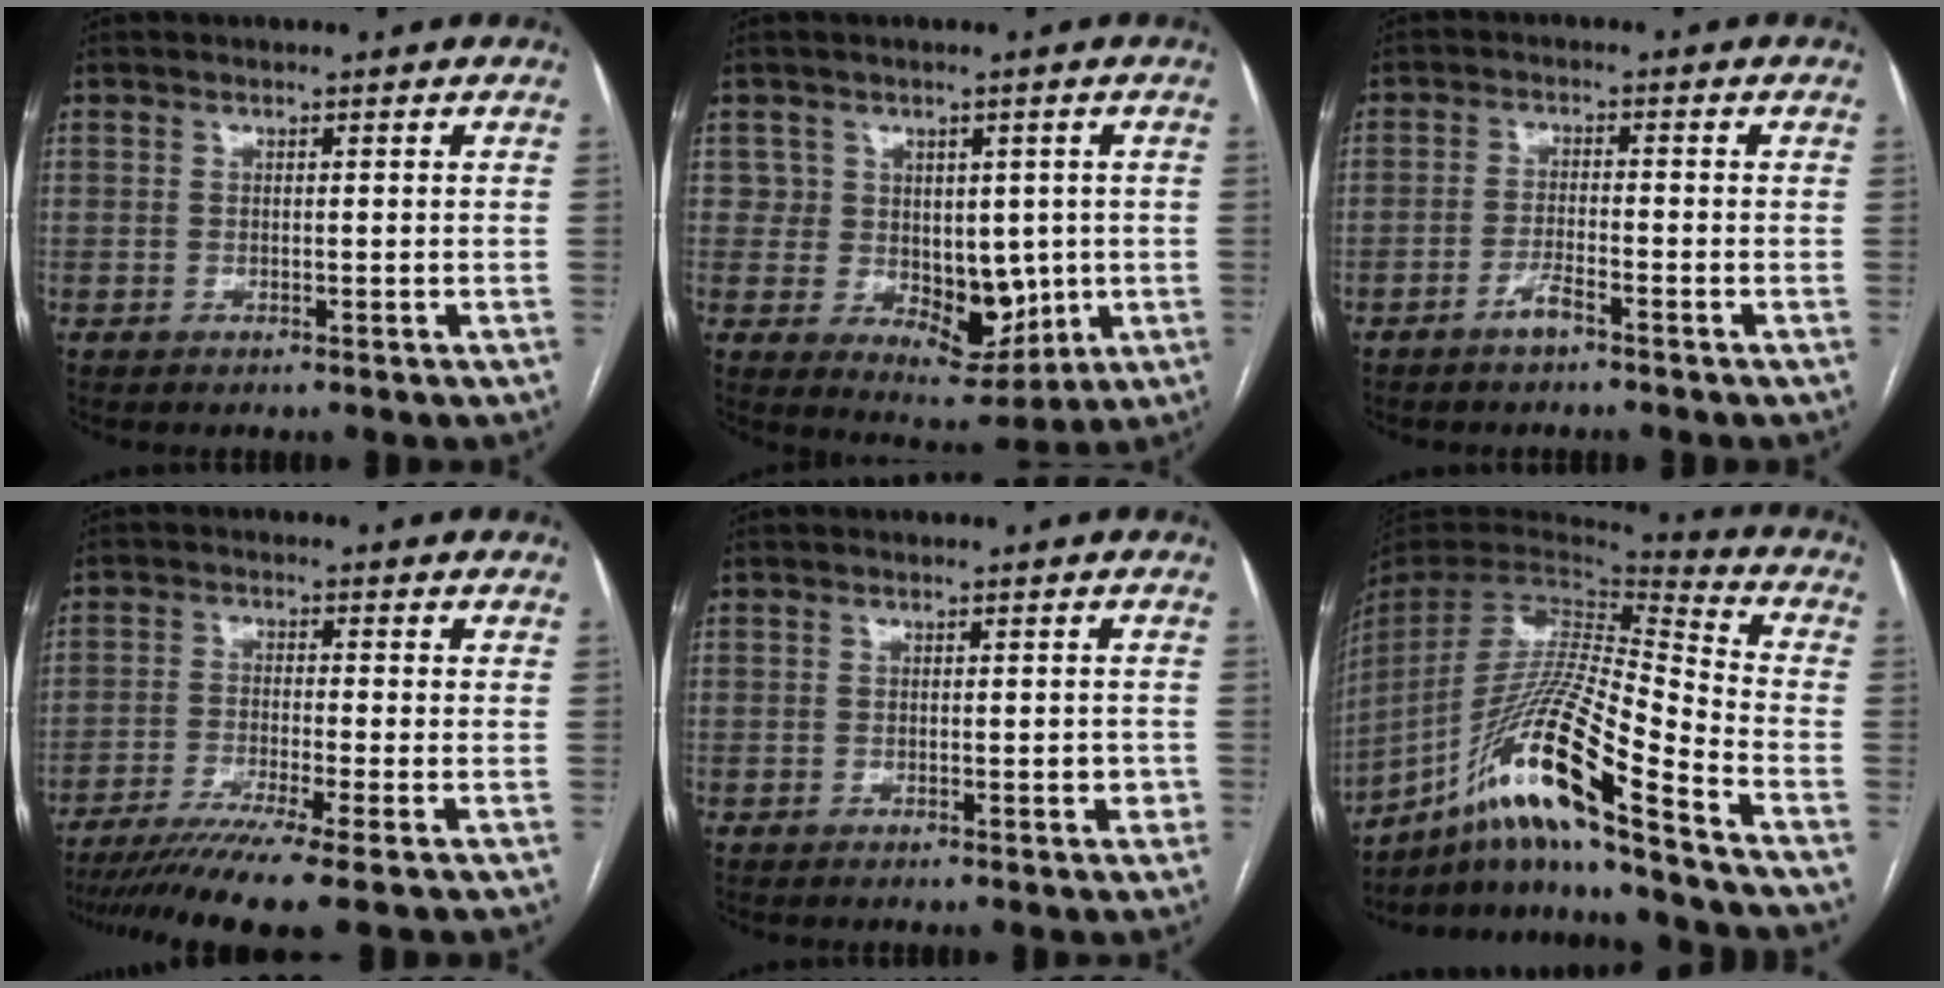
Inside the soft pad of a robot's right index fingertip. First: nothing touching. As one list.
[{"total": 7.6, "force": [0.3, 6.4, 4.2], "torque": [-0.046, 0.009, 0.025]}, {"total": 2.7, "force": [-2.1, 0.1, 1.8], "torque": [-0.035, 0.000, -0.041]}, {"total": 10.5, "force": [-8.1, -1.9, 6.3], "torque": [-0.093, -0.028, -0.129]}, {"total": 1.5, "force": [-0.4, 0.7, 1.3], "torque": [-0.016, 0.001, -0.003]}, {"total": 20.3, "force": [-13.8, -0.8, 14.9], "torque": [-0.319, -0.020, -0.261]}]